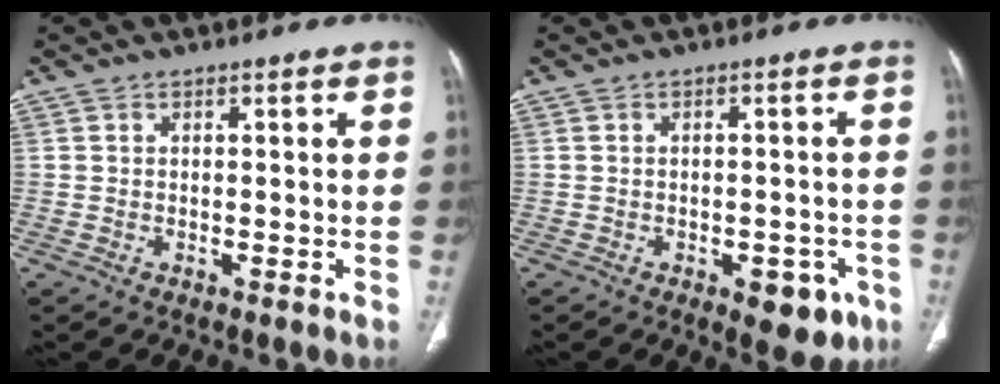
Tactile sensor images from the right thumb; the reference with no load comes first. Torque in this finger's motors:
{"motor_torque": [0.67, 1.17, -0.13, 0.05, 0.10]}